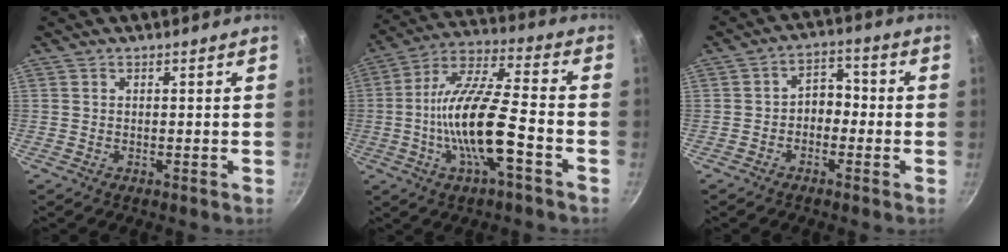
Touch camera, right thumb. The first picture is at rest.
{"total": 16.9, "force": [-4.9, 4.8, 15.5], "torque": [-0.290, 0.035, -0.102]}
{"total": 5.1, "force": [-1.3, 3.7, 3.2], "torque": [-0.014, 0.028, -0.031]}